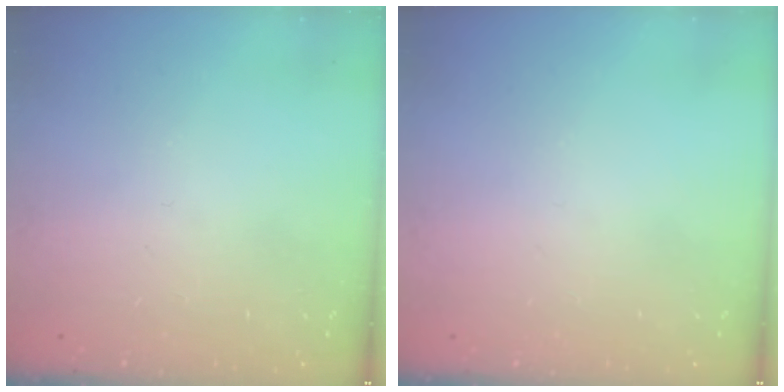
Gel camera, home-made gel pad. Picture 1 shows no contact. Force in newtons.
{"total": 0.0}